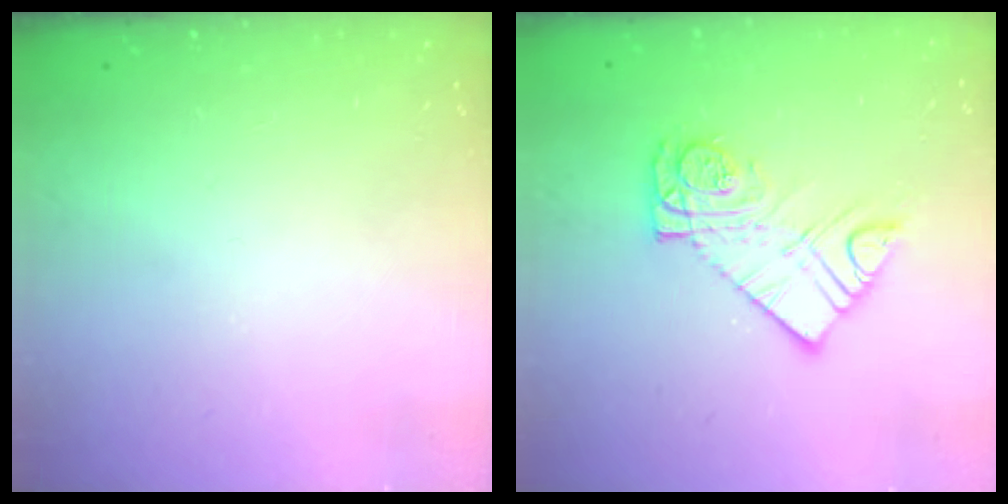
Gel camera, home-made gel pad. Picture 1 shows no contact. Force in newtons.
{"total": 11.7, "press": 11.7, "slide": 1.0}